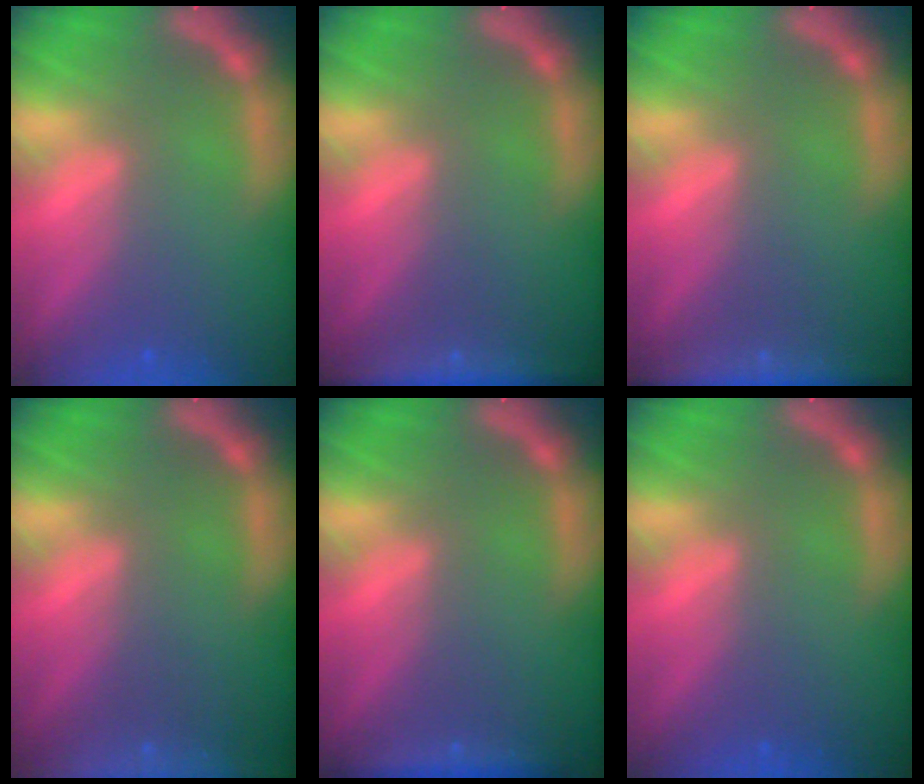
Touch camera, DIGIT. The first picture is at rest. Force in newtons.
{"total": 4.4}
{"total": 5.5}
{"total": 10.0}
{"total": 2.4}
{"total": 0.0}